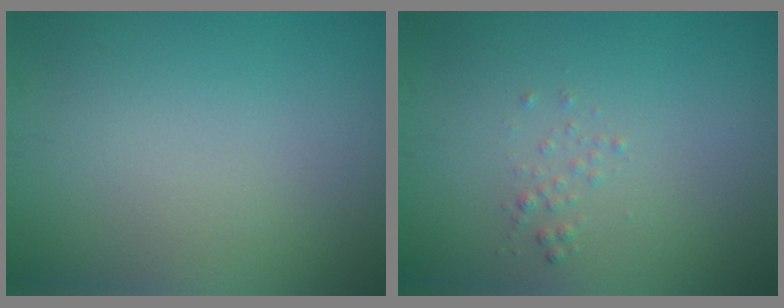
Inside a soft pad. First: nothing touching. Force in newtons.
{"total": 0.8, "press": 0.8, "slide": 0.1}